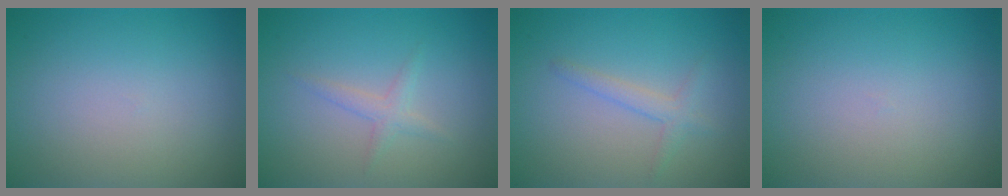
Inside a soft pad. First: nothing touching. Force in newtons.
{"total": 1.3, "press": 1.3, "slide": 0.1}
{"total": 1.6, "press": 1.6, "slide": 0.1}
{"total": 0.0}